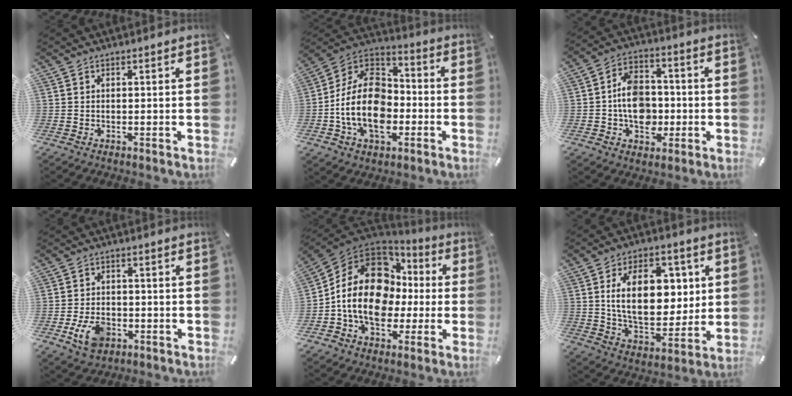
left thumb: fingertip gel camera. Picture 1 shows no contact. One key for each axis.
{"total": 18.2, "fx": -5.0, "fy": 12.9, "fz": 11.8, "tx": -0.247, "ty": 0.018, "tz": -0.096}
{"total": 11.2, "fx": -1.7, "fy": 8.9, "fz": 6.5, "tx": -0.112, "ty": 0.022, "tz": -0.029}
{"total": 7.4, "fx": -2.8, "fy": 5.1, "fz": 4.5, "tx": -0.092, "ty": 0.007, "tz": -0.053}
{"total": 17.8, "fx": -0.4, "fy": 13.8, "fz": 11.2, "tx": -0.236, "ty": 0.004, "tz": -0.007}
{"total": 17.8, "fx": 3.9, "fy": 11.5, "fz": 13.1, "tx": -0.220, "ty": 0.003, "tz": 0.068}